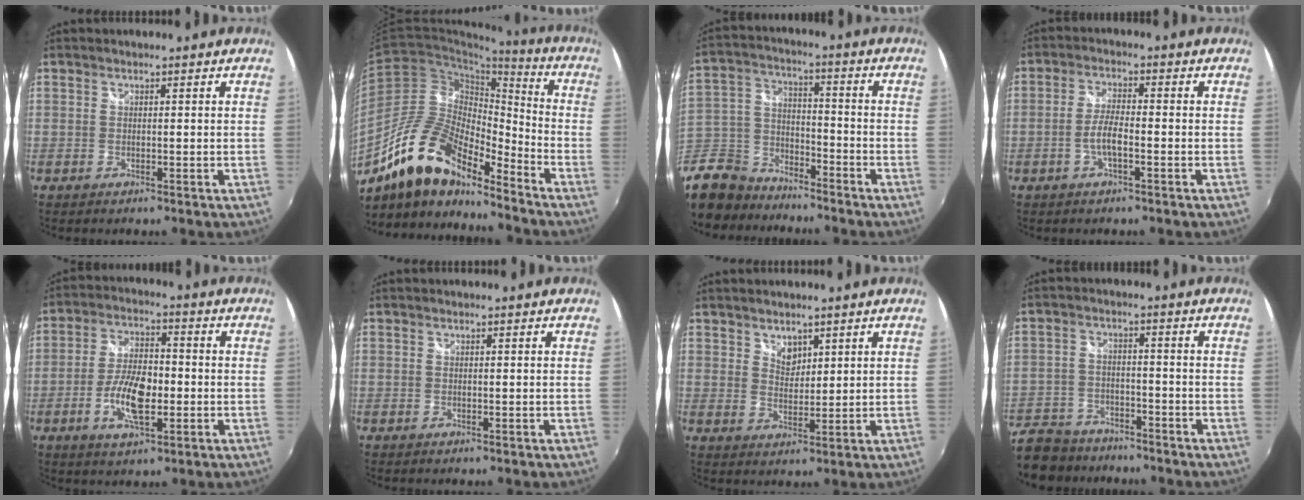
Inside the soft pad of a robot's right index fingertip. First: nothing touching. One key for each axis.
{"total": 17.5, "fx": -13.3, "fy": 6.1, "fz": 9.6, "tx": -0.181, "ty": 0.001, "tz": -0.254}
{"total": 15.9, "fx": -12.1, "fy": 8.8, "fz": 5.5, "tx": -0.160, "ty": 0.015, "tz": -0.217}
{"total": 4.2, "fx": -1.6, "fy": 1.0, "fz": 3.7, "tx": -0.081, "ty": 0.002, "tz": -0.031}
{"total": 10.0, "fx": -2.7, "fy": 4.4, "fz": 8.6, "tx": -0.173, "ty": 0.002, "tz": -0.049}
{"total": 0.0}
{"total": 3.3, "fx": 2.3, "fy": 2.1, "fz": 1.2, "tx": -0.012, "ty": 0.000, "tz": 0.042}
{"total": 14.0, "fx": -10.5, "fy": 7.7, "fz": 5.0, "tx": -0.148, "ty": -0.009, "tz": -0.174}